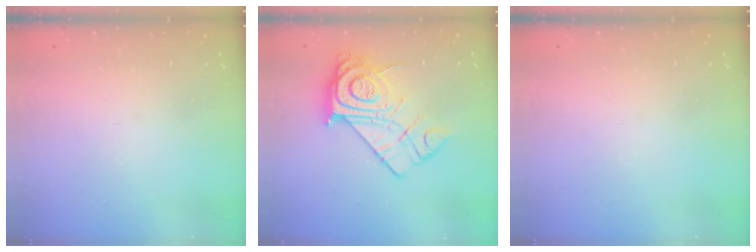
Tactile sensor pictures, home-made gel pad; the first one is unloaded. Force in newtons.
{"total": 18.3, "press": 18.3, "slide": 1.4}
{"total": 0.0}